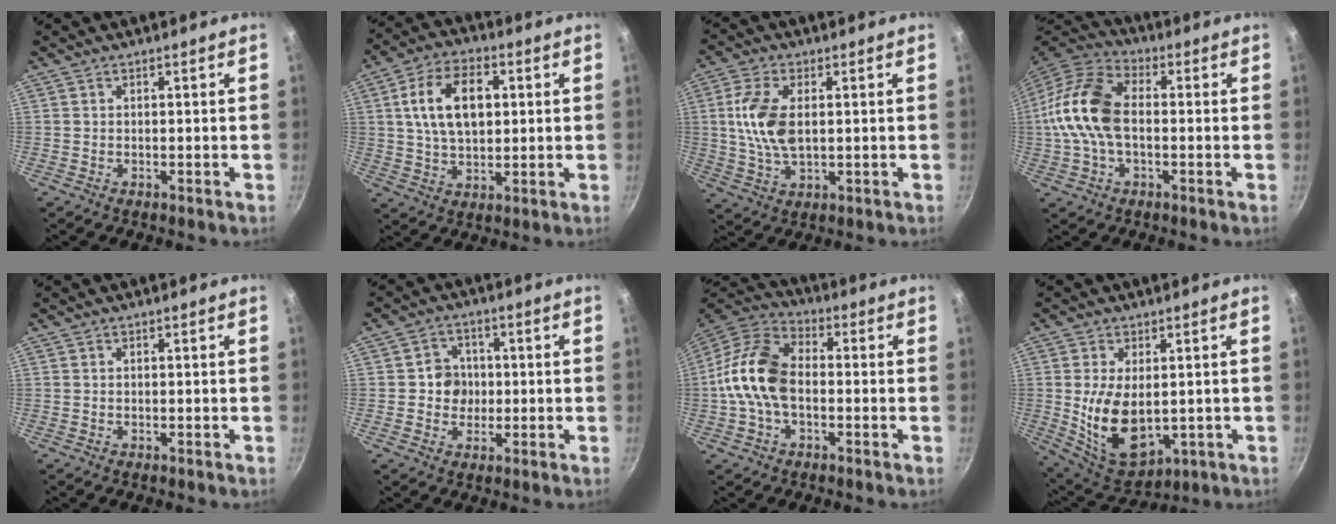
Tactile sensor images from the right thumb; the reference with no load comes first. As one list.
[{"total": 13.5, "force": [2.7, 8.3, 10.3], "torque": [-0.161, 0.007, 0.044]}, {"total": 10.0, "force": [1.2, 5.4, 8.4], "torque": [-0.168, 0.001, 0.023]}, {"total": 15.6, "force": [-0.3, 9.4, 12.5], "torque": [-0.237, 0.038, -0.022]}, {"total": 0.0}, {"total": 5.7, "force": [-0.2, 5.3, 2.0], "torque": [0.005, 0.008, -0.010]}, {"total": 13.9, "force": [-1.4, 8.8, 10.7], "torque": [-0.188, 0.039, -0.046]}, {"total": 13.0, "force": [-0.2, 7.6, 10.6], "torque": [-0.176, -0.017, 0.021]}]